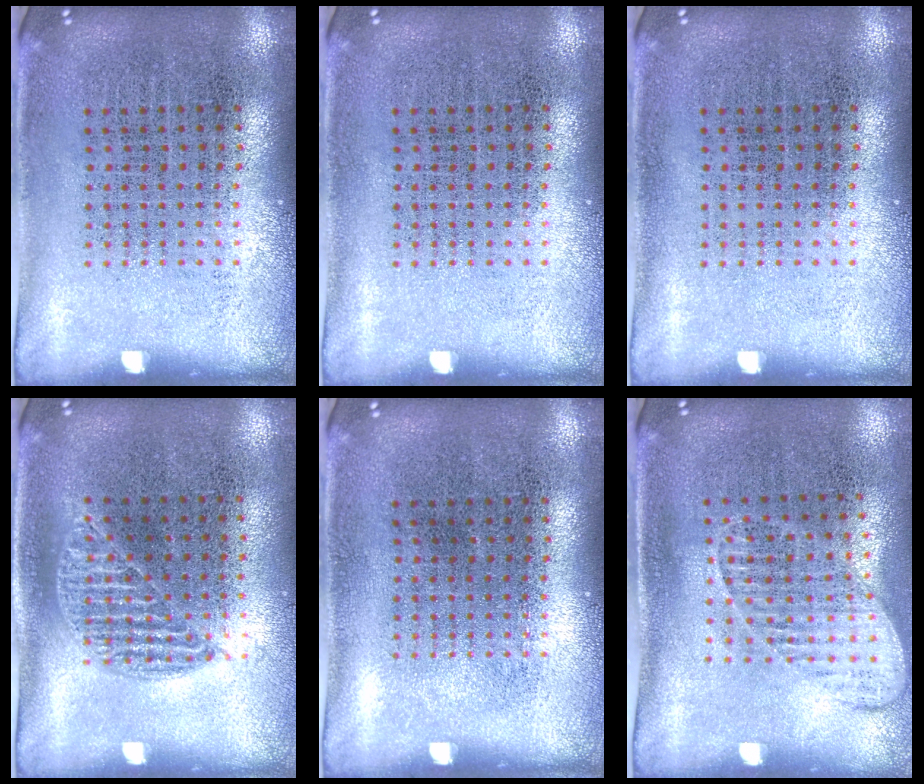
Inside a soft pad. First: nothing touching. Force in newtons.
{"total": 0.0}
{"total": 0.0}
{"total": 0.9, "press": 0.8, "slide": 0.4}
{"total": 0.0}
{"total": 1.4, "press": 1.2, "slide": 0.8}